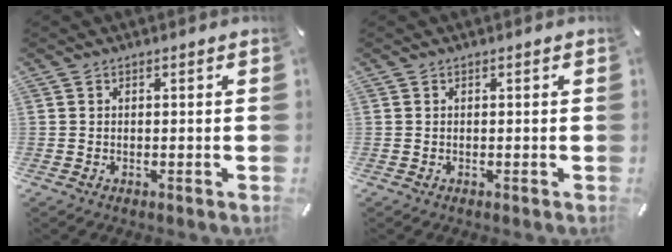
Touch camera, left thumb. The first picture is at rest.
{"total": 0.0}